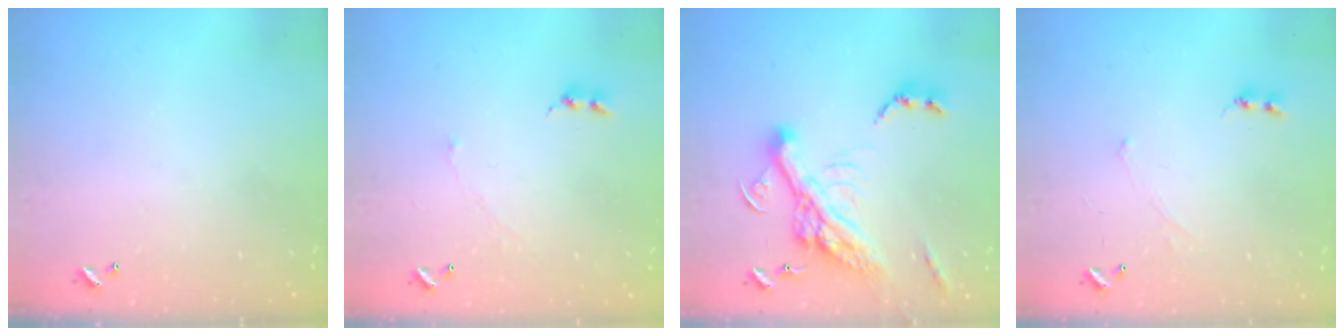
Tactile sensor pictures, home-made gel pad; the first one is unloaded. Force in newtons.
{"total": 2.0, "press": 1.9, "slide": 0.7}
{"total": 15.5, "press": 15.3, "slide": 2.6}
{"total": 0.7, "press": 0.4, "slide": 0.5}